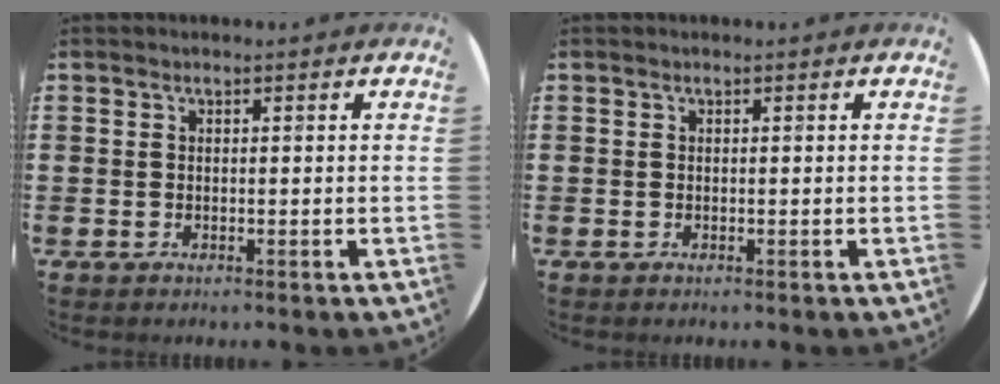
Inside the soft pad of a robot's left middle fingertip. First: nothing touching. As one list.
[{"total": 0.0}]